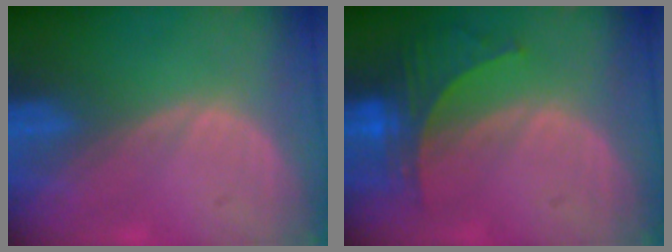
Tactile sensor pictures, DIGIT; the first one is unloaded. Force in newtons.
{"total": 5.6, "press": 5.6, "slide": 0.9}